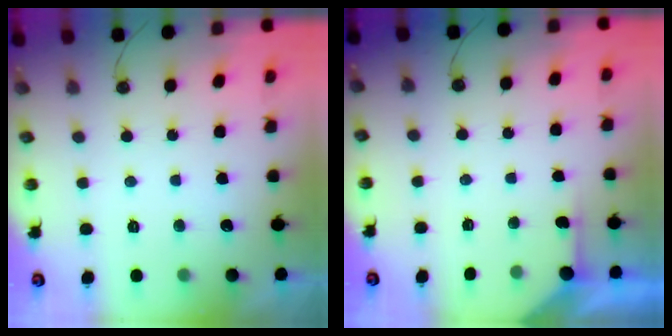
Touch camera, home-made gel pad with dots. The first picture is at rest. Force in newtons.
{"total": 2.7, "press": 2.7, "slide": 0.3}